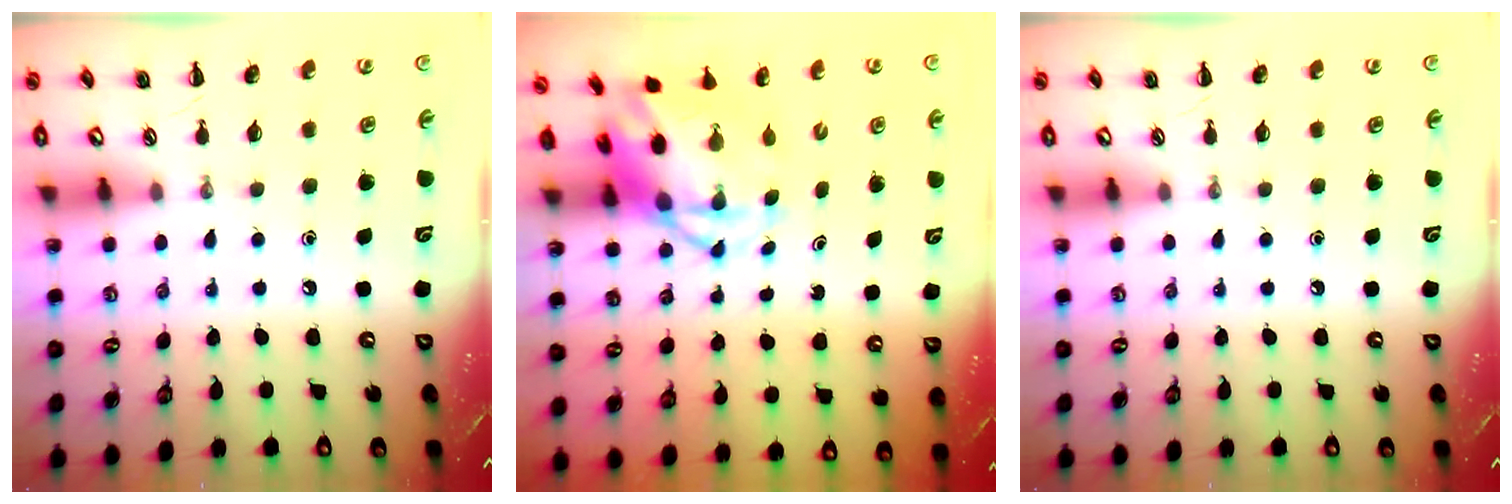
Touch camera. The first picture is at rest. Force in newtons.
{"total": 7.2, "press": 6.9, "slide": 2.1}
{"total": 0.0}